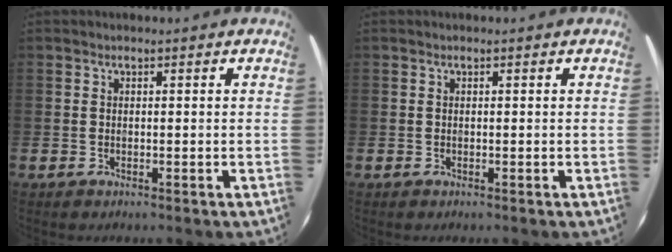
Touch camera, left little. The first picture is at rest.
{"total": 0.0}